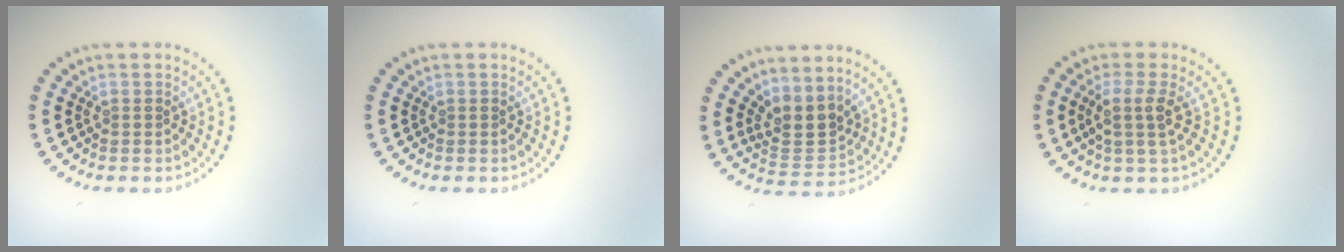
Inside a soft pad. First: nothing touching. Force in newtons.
{"total": 0.0}
{"total": 3.0, "press": 2.4, "slide": 1.8}
{"total": 2.3, "press": 1.8, "slide": 1.3}